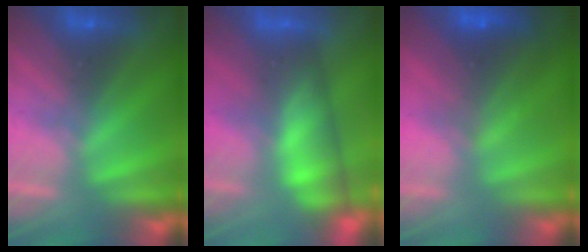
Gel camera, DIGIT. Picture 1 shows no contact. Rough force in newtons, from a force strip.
{"total": 4.4}
{"total": 7.0}